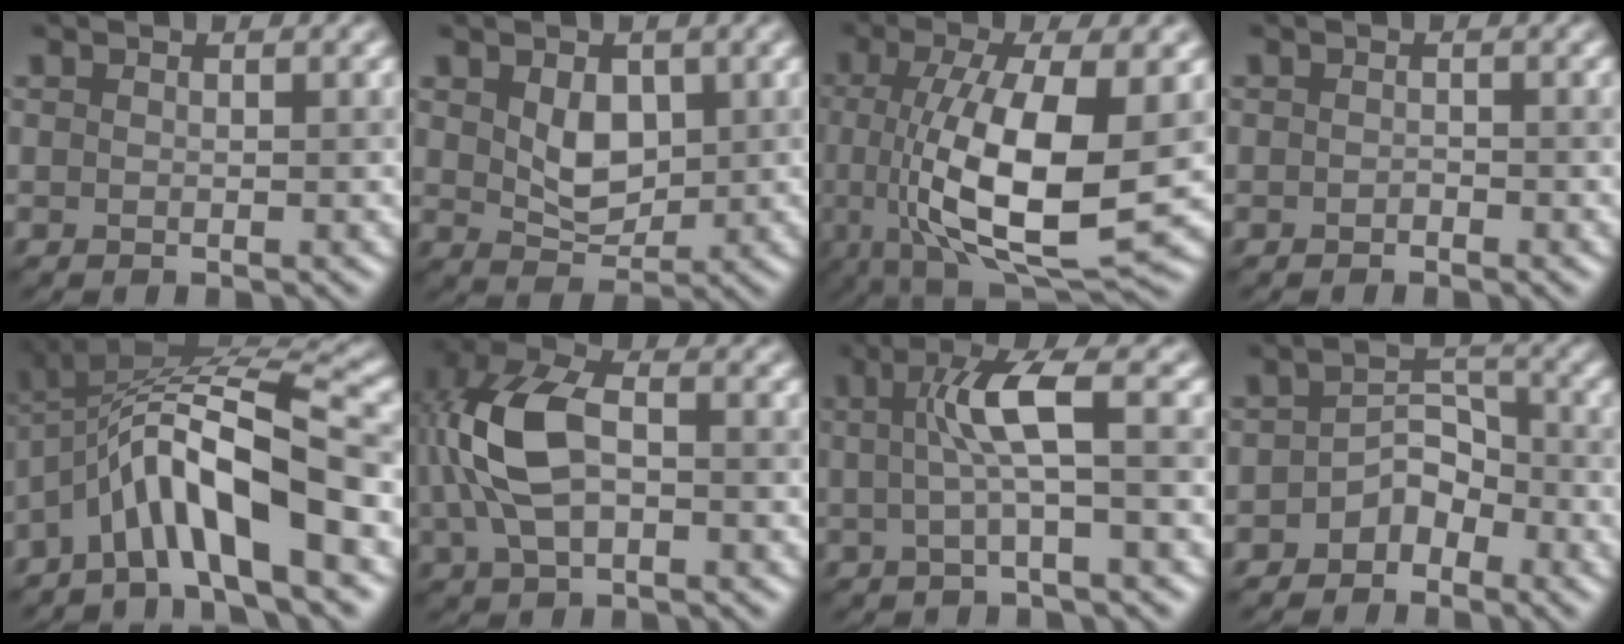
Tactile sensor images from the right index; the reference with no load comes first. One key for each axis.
{"total": 2.8, "fx": 0.7, "fy": 2.1, "fz": 1.8, "tx": -0.041, "ty": -0.006, "tz": 0.025}
{"total": 11.0, "fx": -0.8, "fy": 3.7, "fz": 10.3, "tx": -0.187, "ty": -0.014, "tz": -0.005}
{"total": 0.5, "fx": -0.4, "fy": -0.1, "fz": -0.4, "tx": -0.001, "ty": 0.000, "tz": -0.002}
{"total": 9.8, "fx": -3.8, "fy": 2.4, "fz": 8.8, "tx": -0.154, "ty": 0.020, "tz": -0.073}
{"total": 7.3, "fx": 0.1, "fy": 4.1, "fz": 6.0, "tx": -0.148, "ty": 0.012, "tz": -0.001}
{"total": 3.8, "fx": 0.4, "fy": 0.5, "fz": 3.8, "tx": -0.080, "ty": 0.007, "tz": 0.008}
{"total": 2.6, "fx": -1.8, "fy": 1.6, "fz": 0.8, "tx": -0.017, "ty": 0.012, "tz": -0.032}